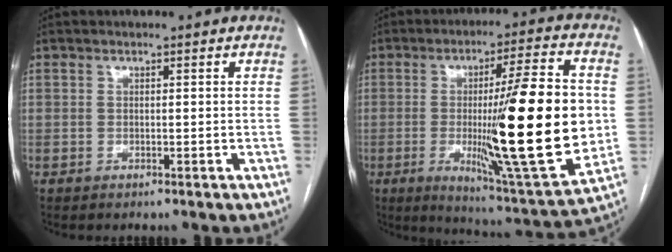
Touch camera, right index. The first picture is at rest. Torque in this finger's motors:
{"motor_torque": [1.67, -0.47, 1.05, 0.21]}